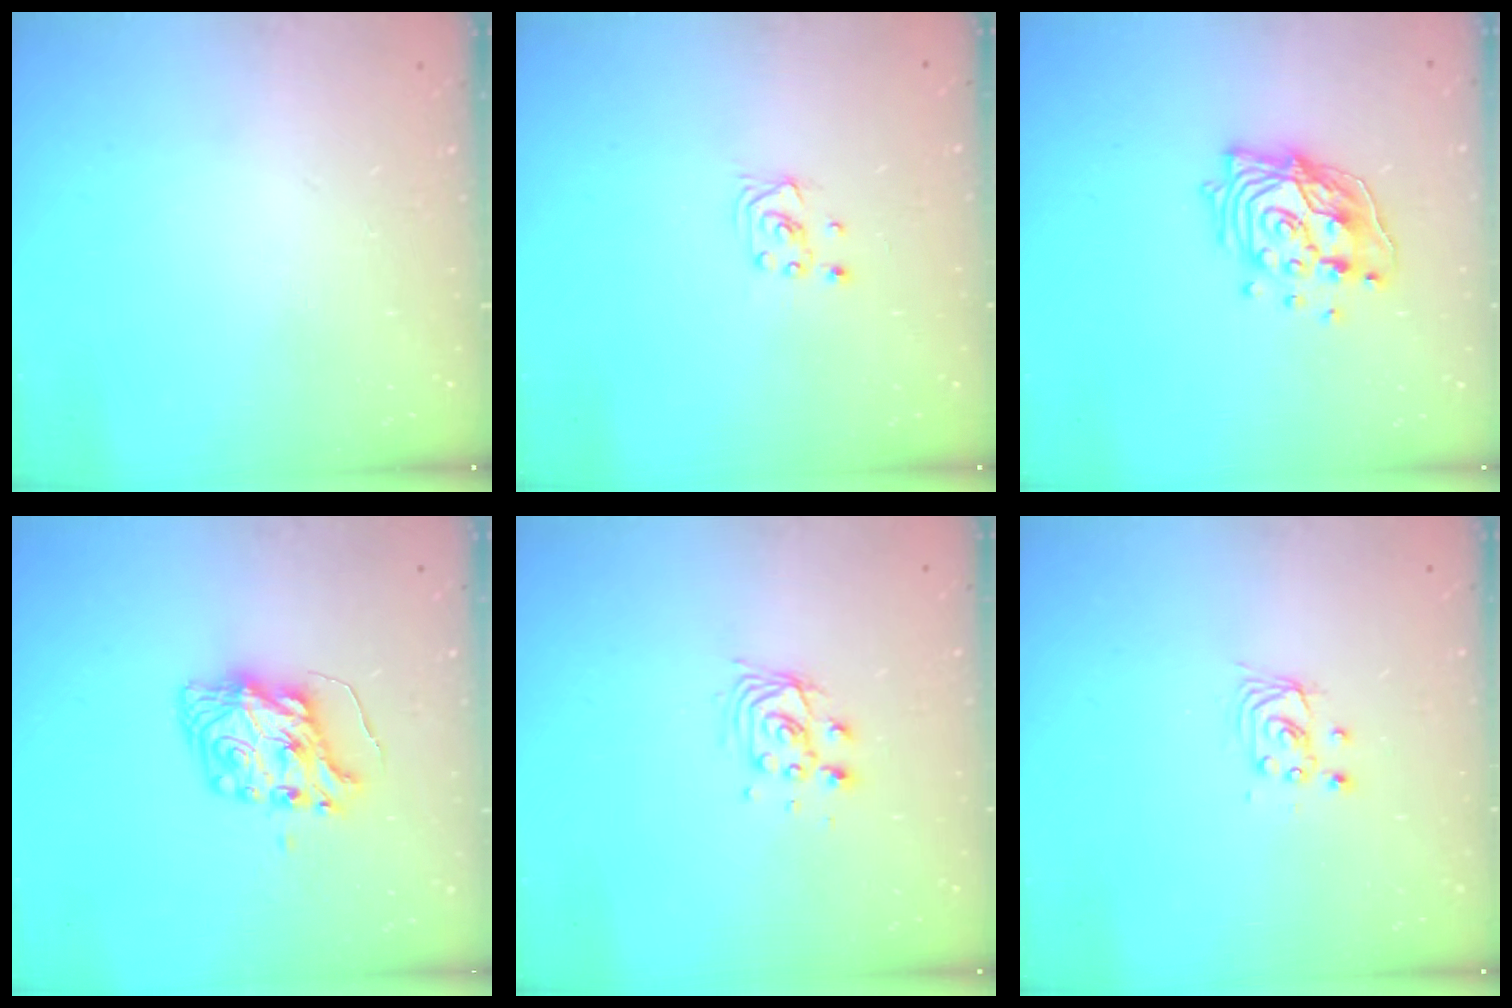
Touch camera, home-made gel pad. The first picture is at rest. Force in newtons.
{"total": 2.0, "press": 2.0, "slide": 0.1}
{"total": 15.9, "press": 15.9, "slide": 1.5}
{"total": 8.4, "press": 8.3, "slide": 0.5}
{"total": 7.6, "press": 7.6, "slide": 0.5}
{"total": 2.7, "press": 2.7, "slide": 0.2}